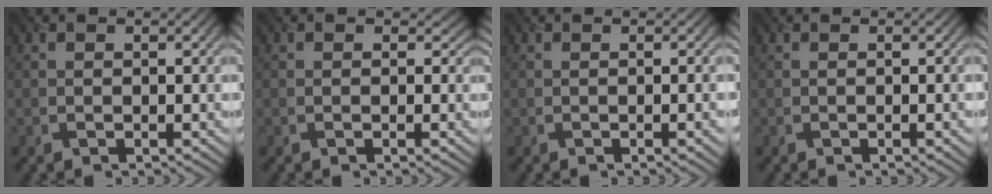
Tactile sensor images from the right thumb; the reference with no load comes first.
{"total": 1.3, "force": [0.1, 1.1, 0.7], "torque": [-0.010, -0.003, 0.002]}
{"total": 1.4, "force": [-0.2, 0.0, 1.4], "torque": [-0.020, -0.002, -0.002]}
{"total": 1.1, "force": [-0.1, -0.1, 1.1], "torque": [-0.017, -0.001, -0.002]}